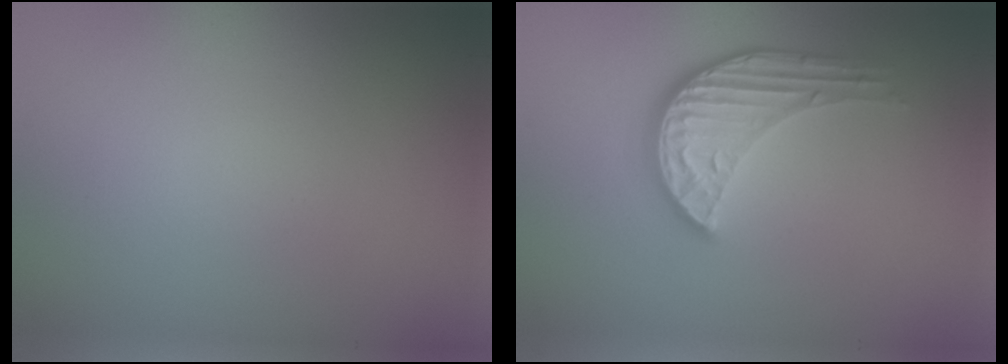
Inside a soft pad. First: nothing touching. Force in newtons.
{"total": 4.1, "press": 3.5, "slide": 2.2}